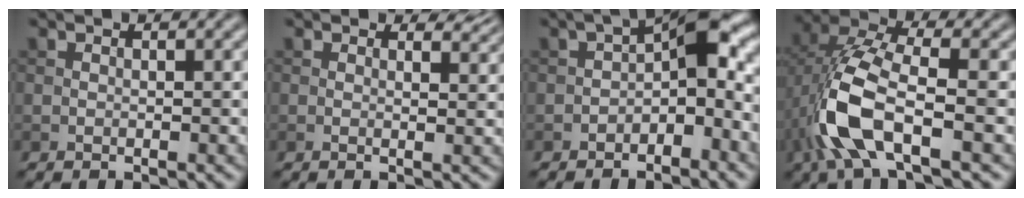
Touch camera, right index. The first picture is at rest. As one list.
[{"total": 1.9, "force": [1.6, 0.5, 1.0], "torque": [-0.018, -0.009, 0.013]}, {"total": 5.6, "force": [-1.6, 2.5, 4.7], "torque": [-0.056, 0.021, -0.039]}, {"total": 8.9, "force": [-2.8, 4.0, 7.4], "torque": [-0.172, 0.006, -0.062]}]